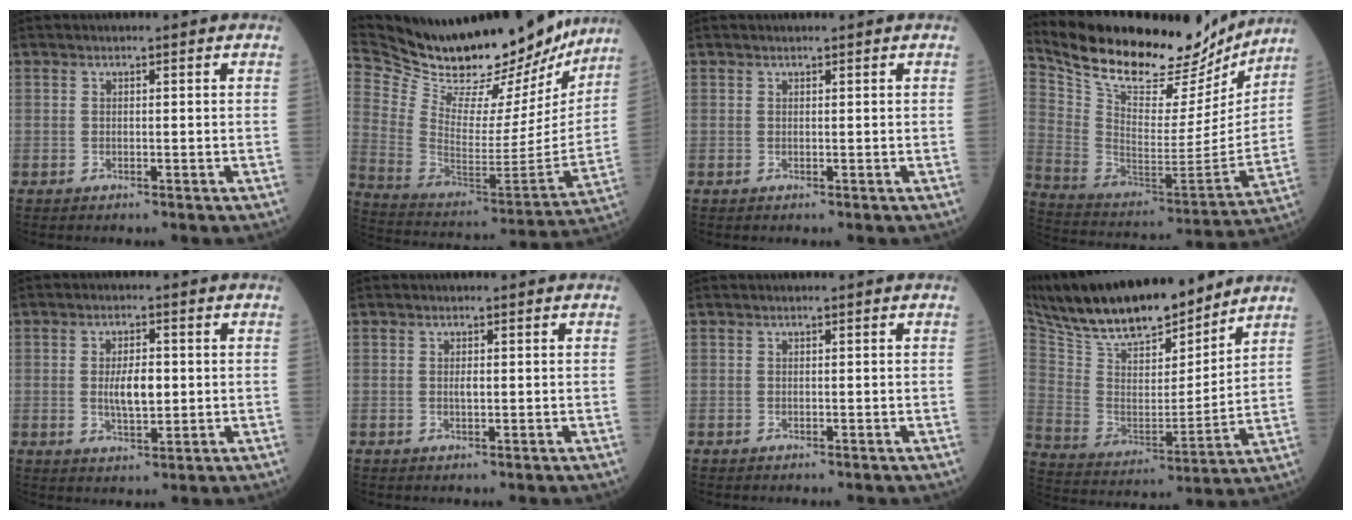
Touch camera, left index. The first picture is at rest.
{"total": 31.6, "force": [27.9, 8.6, 11.9], "torque": [-0.216, -0.050, 0.404]}
{"total": 0.9, "force": [0.9, 0.1, 0.3], "torque": [-0.001, 0.009, 0.014]}
{"total": 25.9, "force": [22.6, 7.0, 10.5], "torque": [-0.187, -0.023, 0.342]}
{"total": 4.9, "force": [0.0, 1.9, 4.5], "torque": [-0.081, -0.004, 0.004]}
{"total": 0.8, "force": [0.0, 0.3, 0.7], "torque": [-0.010, -0.003, 0.000]}
{"total": 0.0}
{"total": 21.7, "force": [18.2, 5.5, 10.4], "torque": [-0.186, 0.010, 0.314]}